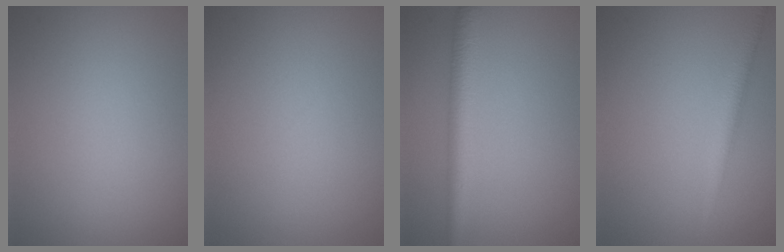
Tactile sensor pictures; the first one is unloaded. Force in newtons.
{"total": 0.0}
{"total": 3.2, "press": 3.2, "slide": 0.1}
{"total": 2.2, "press": 2.1, "slide": 0.0}